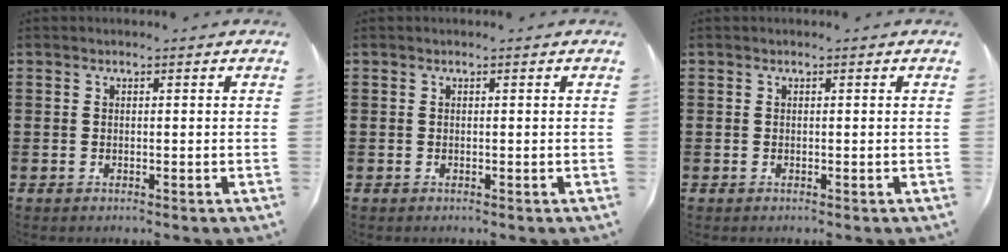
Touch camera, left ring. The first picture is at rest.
{"total": 0.0}
{"total": 0.0}